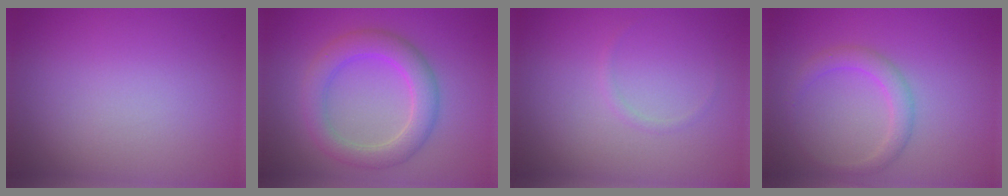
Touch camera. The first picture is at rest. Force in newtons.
{"total": 4.3, "press": 4.3, "slide": 0.3}
{"total": 0.5, "press": 0.5, "slide": 0.1}
{"total": 2.1, "press": 2.1, "slide": 0.1}